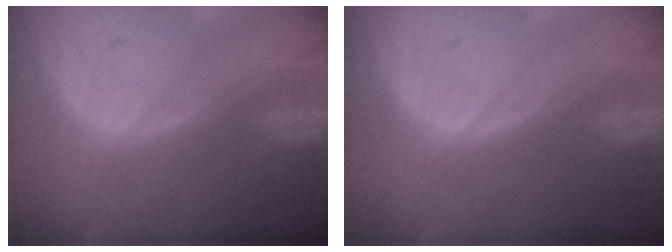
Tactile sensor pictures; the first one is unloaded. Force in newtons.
{"total": 0.0}